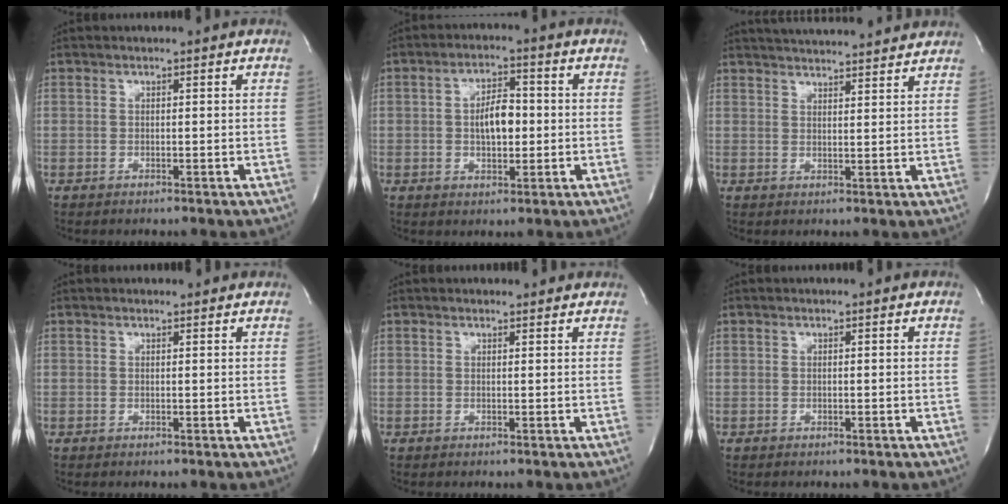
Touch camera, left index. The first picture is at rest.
{"total": 5.9, "force": [-0.1, 2.7, 5.2], "torque": [-0.091, 0.008, -0.002]}
{"total": 14.6, "force": [13.7, 1.4, 4.8], "torque": [-0.079, 0.026, 0.185]}
{"total": 1.8, "force": [1.7, 0.5, 0.2], "torque": [-0.013, 0.008, 0.016]}
{"total": 3.1, "force": [2.9, 0.9, 0.5], "torque": [-0.010, 0.010, 0.028]}
{"total": 0.0}